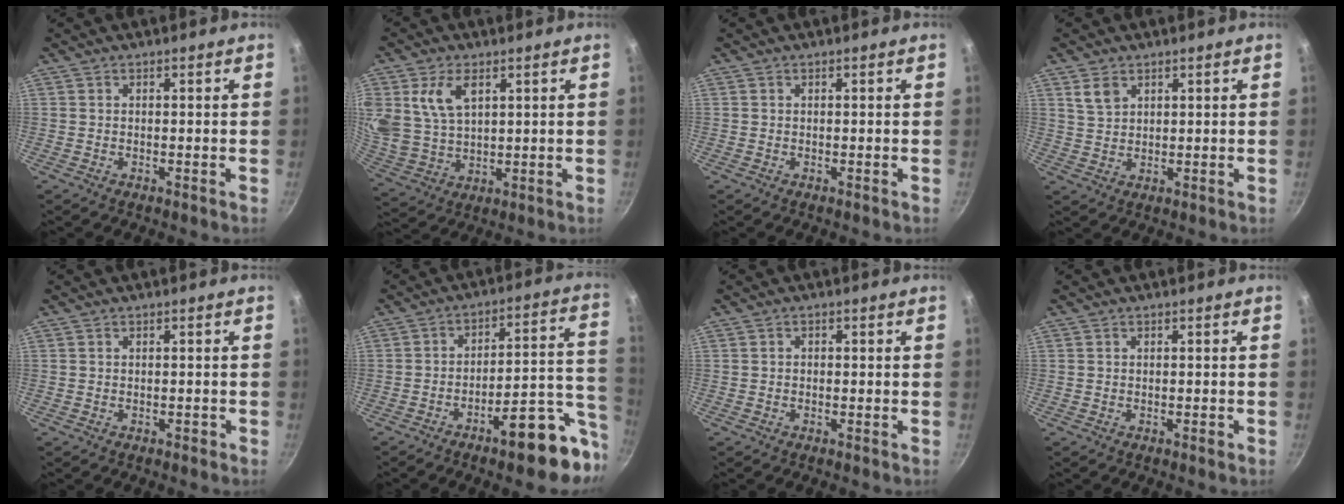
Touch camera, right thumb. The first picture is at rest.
{"total": 10.6, "force": [4.1, 6.7, 7.0], "torque": [-0.126, -0.022, 0.088]}
{"total": 0.0}
{"total": 3.9, "force": [2.1, 2.6, 2.1], "torque": [-0.029, -0.005, 0.044]}
{"total": 0.6, "force": [-0.3, 0.4, 0.3], "torque": [0.001, 0.008, -0.003]}
{"total": 17.3, "force": [-7.6, 5.7, 14.5], "torque": [-0.153, 0.040, -0.105]}
{"total": 0.7, "force": [-0.2, 0.6, 0.3], "torque": [-0.006, 0.004, -0.004]}
{"total": 0.6, "force": [-0.3, 0.3, 0.5], "torque": [-0.006, 0.005, -0.006]}